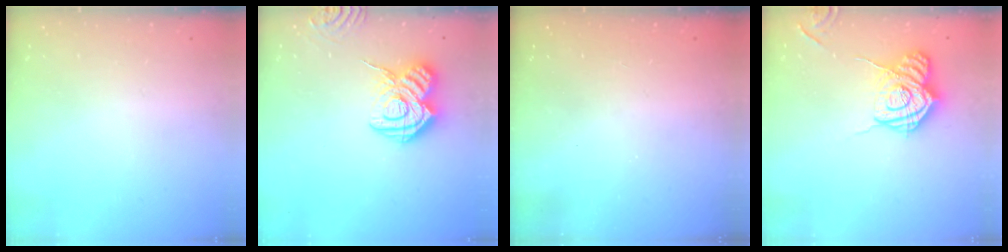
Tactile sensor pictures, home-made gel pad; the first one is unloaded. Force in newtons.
{"total": 14.5, "press": 14.4, "slide": 1.4}
{"total": 2.5, "press": 2.4, "slide": 0.8}
{"total": 15.8, "press": 15.8, "slide": 0.8}